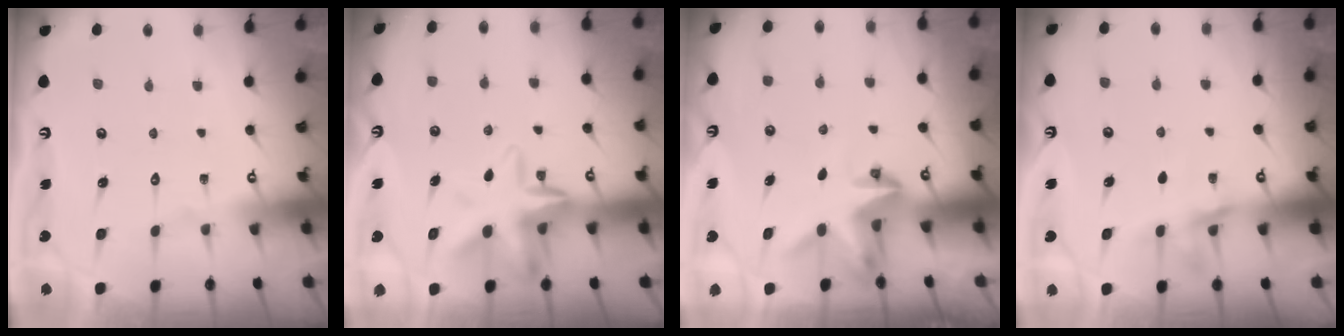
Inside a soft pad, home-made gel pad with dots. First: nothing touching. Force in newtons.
{"total": 8.2, "press": 7.8, "slide": 2.4}
{"total": 3.2, "press": 3.2, "slide": 0.0}
{"total": 6.0, "press": 5.8, "slide": 1.3}